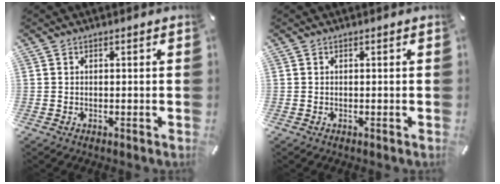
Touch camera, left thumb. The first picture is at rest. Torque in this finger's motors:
{"motor_torque": [0.00, 0.00, -0.02, 0.02, 0.00]}